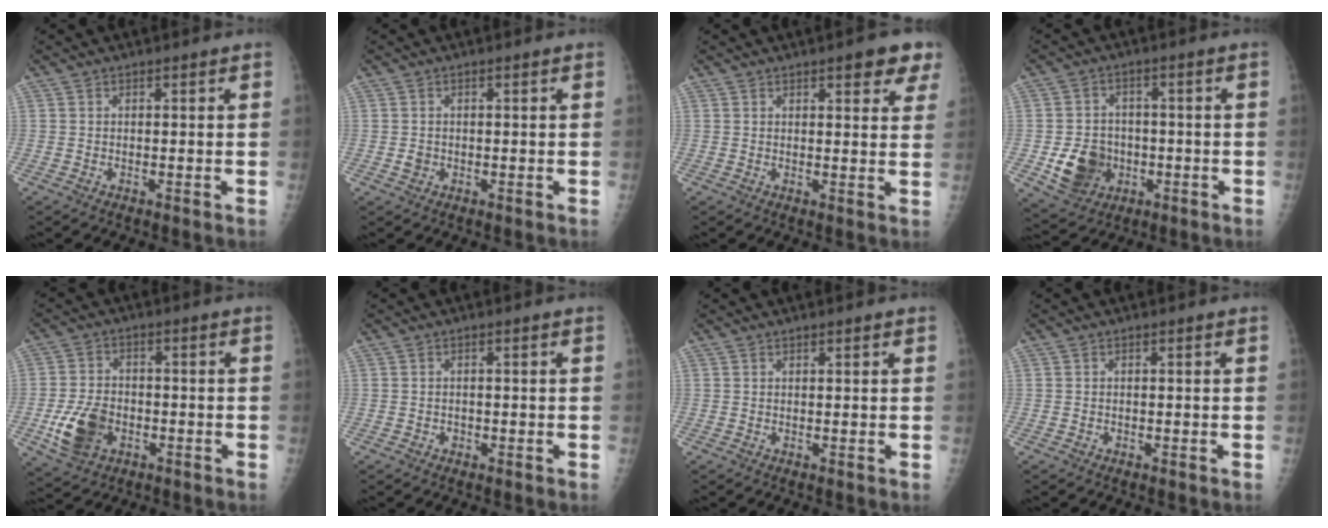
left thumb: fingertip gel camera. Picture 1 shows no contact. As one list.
[{"total": 1.2, "force": [-0.4, 1.1, 0.3], "torque": [0.001, 0.003, -0.004]}, {"total": 6.7, "force": [4.0, 2.1, 5.0], "torque": [-0.035, -0.013, 0.044]}, {"total": 9.5, "force": [-2.5, 8.1, 4.3], "torque": [-0.042, 0.008, -0.034]}, {"total": 9.2, "force": [-3.1, 6.4, 5.7], "torque": [-0.099, 0.010, -0.053]}, {"total": 1.1, "force": [-0.6, 0.9, 0.0], "torque": [0.009, 0.005, -0.010]}, {"total": 0.7, "force": [0.4, 0.1, 0.5], "torque": [-0.003, 0.001, 0.007]}, {"total": 0.5, "force": [-0.4, 0.4, -0.2], "torque": [0.005, 0.004, -0.006]}]